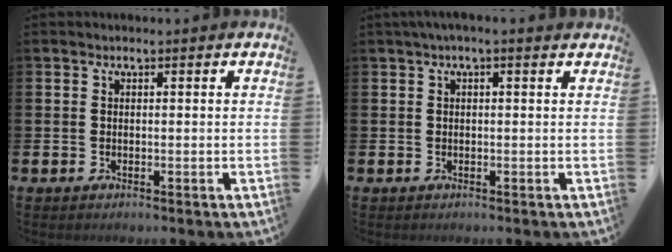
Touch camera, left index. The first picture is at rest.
{"total": 1.2, "force": [0.7, 0.1, 0.9], "torque": [-0.006, -0.003, 0.010]}